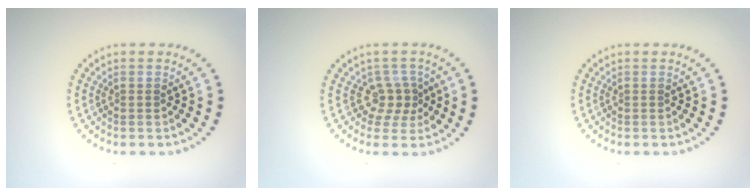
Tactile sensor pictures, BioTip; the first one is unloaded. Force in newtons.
{"total": 2.4, "press": 1.9, "slide": 1.6}
{"total": 0.0}